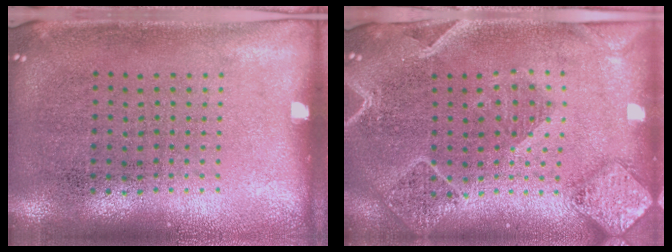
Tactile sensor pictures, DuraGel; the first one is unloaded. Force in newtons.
{"total": 2.3, "press": 2.1, "slide": 0.9}